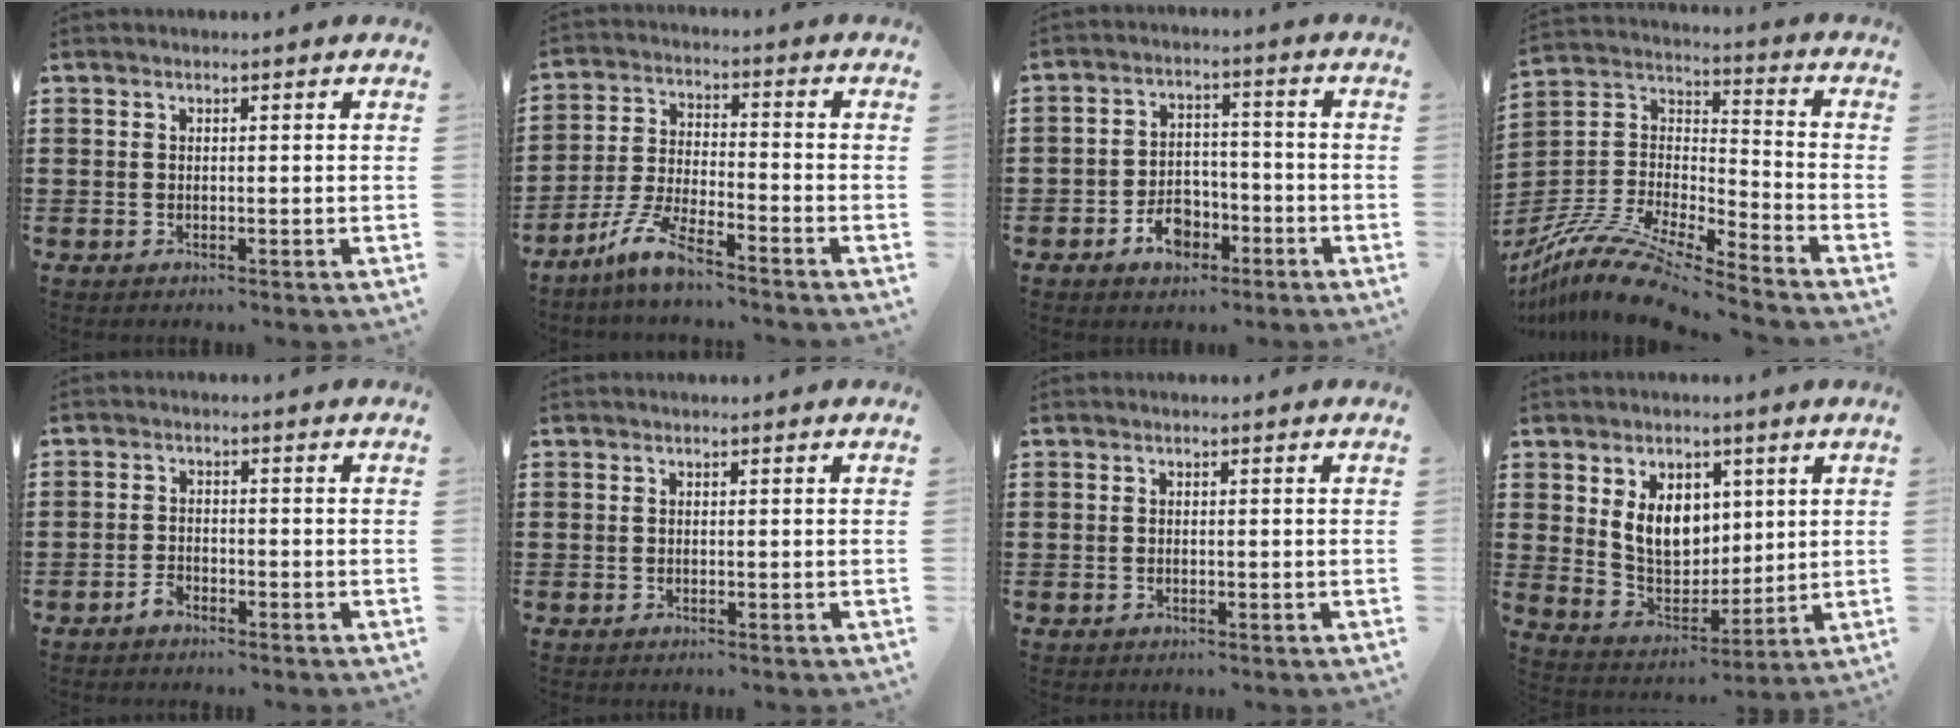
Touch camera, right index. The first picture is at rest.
{"total": 7.4, "force": [-6.2, 0.5, 4.1], "torque": [-0.106, -0.013, -0.125]}
{"total": 5.5, "force": [-3.1, 3.7, 2.7], "torque": [-0.043, 0.010, -0.059]}
{"total": 12.2, "force": [-10.8, 1.9, 5.4], "torque": [-0.115, 0.018, -0.217]}
{"total": 1.9, "force": [-1.6, 0.8, 0.7], "torque": [-0.018, 0.001, -0.033]}
{"total": 0.0}
{"total": 0.0}
{"total": 8.3, "force": [2.4, 6.2, 5.1], "torque": [-0.109, 0.008, 0.044]}